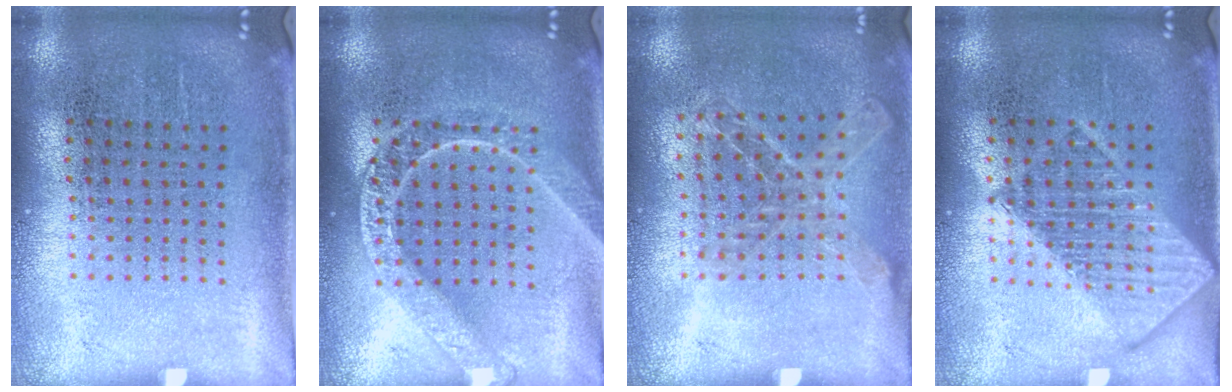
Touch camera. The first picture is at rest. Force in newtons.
{"total": 2.8, "press": 2.8, "slide": 0.4}
{"total": 1.1, "press": 1.1, "slide": 0.1}
{"total": 1.7, "press": 1.7, "slide": 0.3}